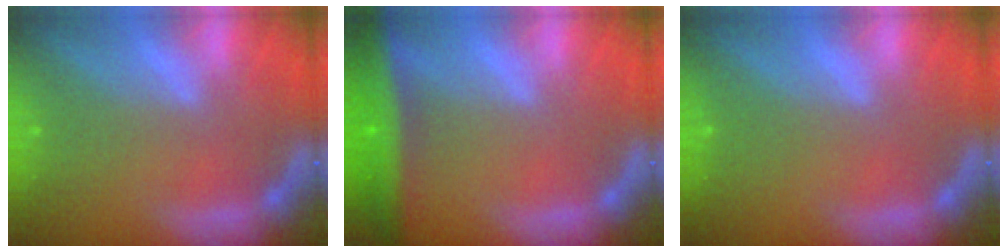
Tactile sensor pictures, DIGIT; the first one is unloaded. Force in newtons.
{"total": 7.0}
{"total": 0.0}